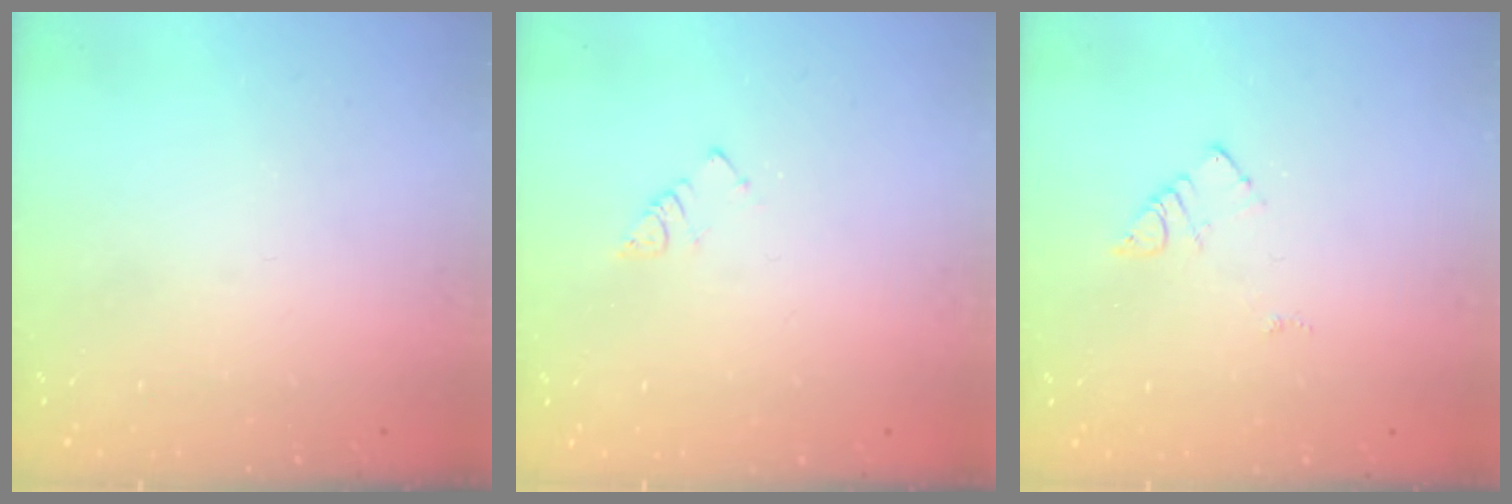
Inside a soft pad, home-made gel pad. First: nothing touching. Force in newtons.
{"total": 2.3, "press": 2.3, "slide": 0.4}
{"total": 3.9, "press": 3.8, "slide": 0.5}